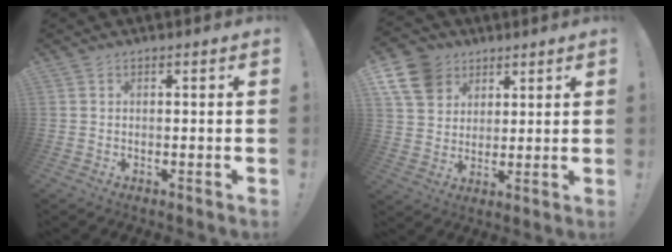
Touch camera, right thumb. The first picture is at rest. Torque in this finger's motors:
{"motor_torque": [0.07, 0.09, 0.16, 0.09, 0.17]}